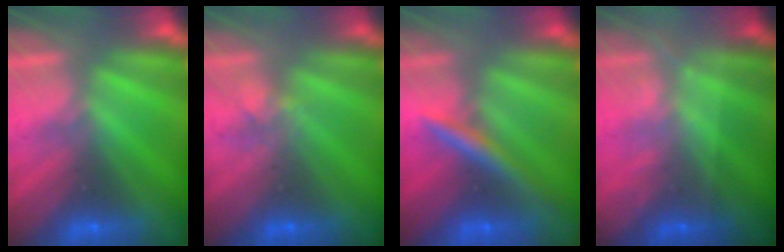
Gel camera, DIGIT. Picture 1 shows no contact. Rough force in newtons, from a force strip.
{"total": 1.8}
{"total": 2.4}
{"total": 1.7}